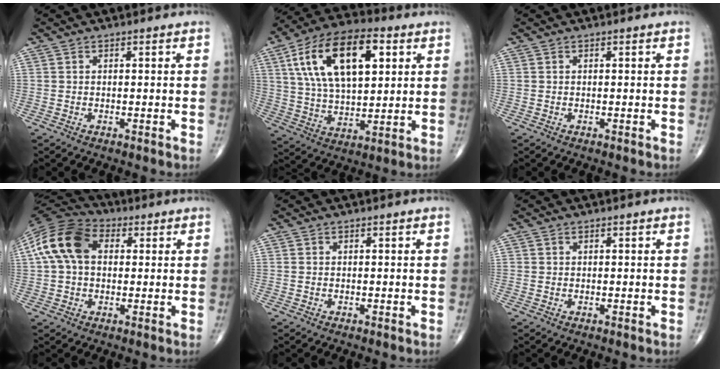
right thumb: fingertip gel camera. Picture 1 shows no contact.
{"total": 20.5, "force": [6.8, 10.2, 16.4], "torque": [-0.271, -0.004, 0.117]}
{"total": 0.0}
{"total": 13.4, "force": [2.4, 9.1, 9.5], "torque": [-0.184, 0.031, 0.033]}
{"total": 0.0}
{"total": 0.0}